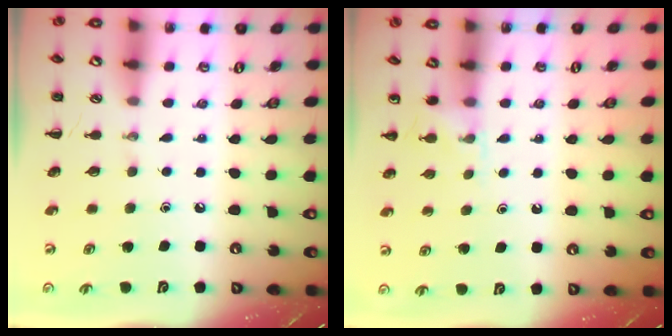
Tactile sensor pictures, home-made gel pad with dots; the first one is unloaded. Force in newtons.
{"total": 5.0, "press": 4.6, "slide": 1.8}